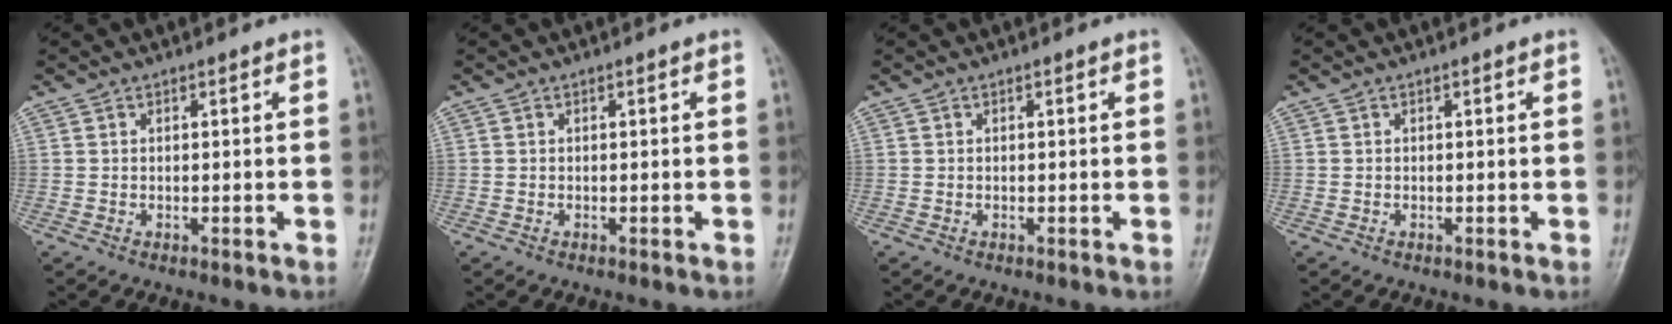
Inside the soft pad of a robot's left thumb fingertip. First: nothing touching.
{"total": 0.0}
{"total": 0.0}
{"total": 0.0}